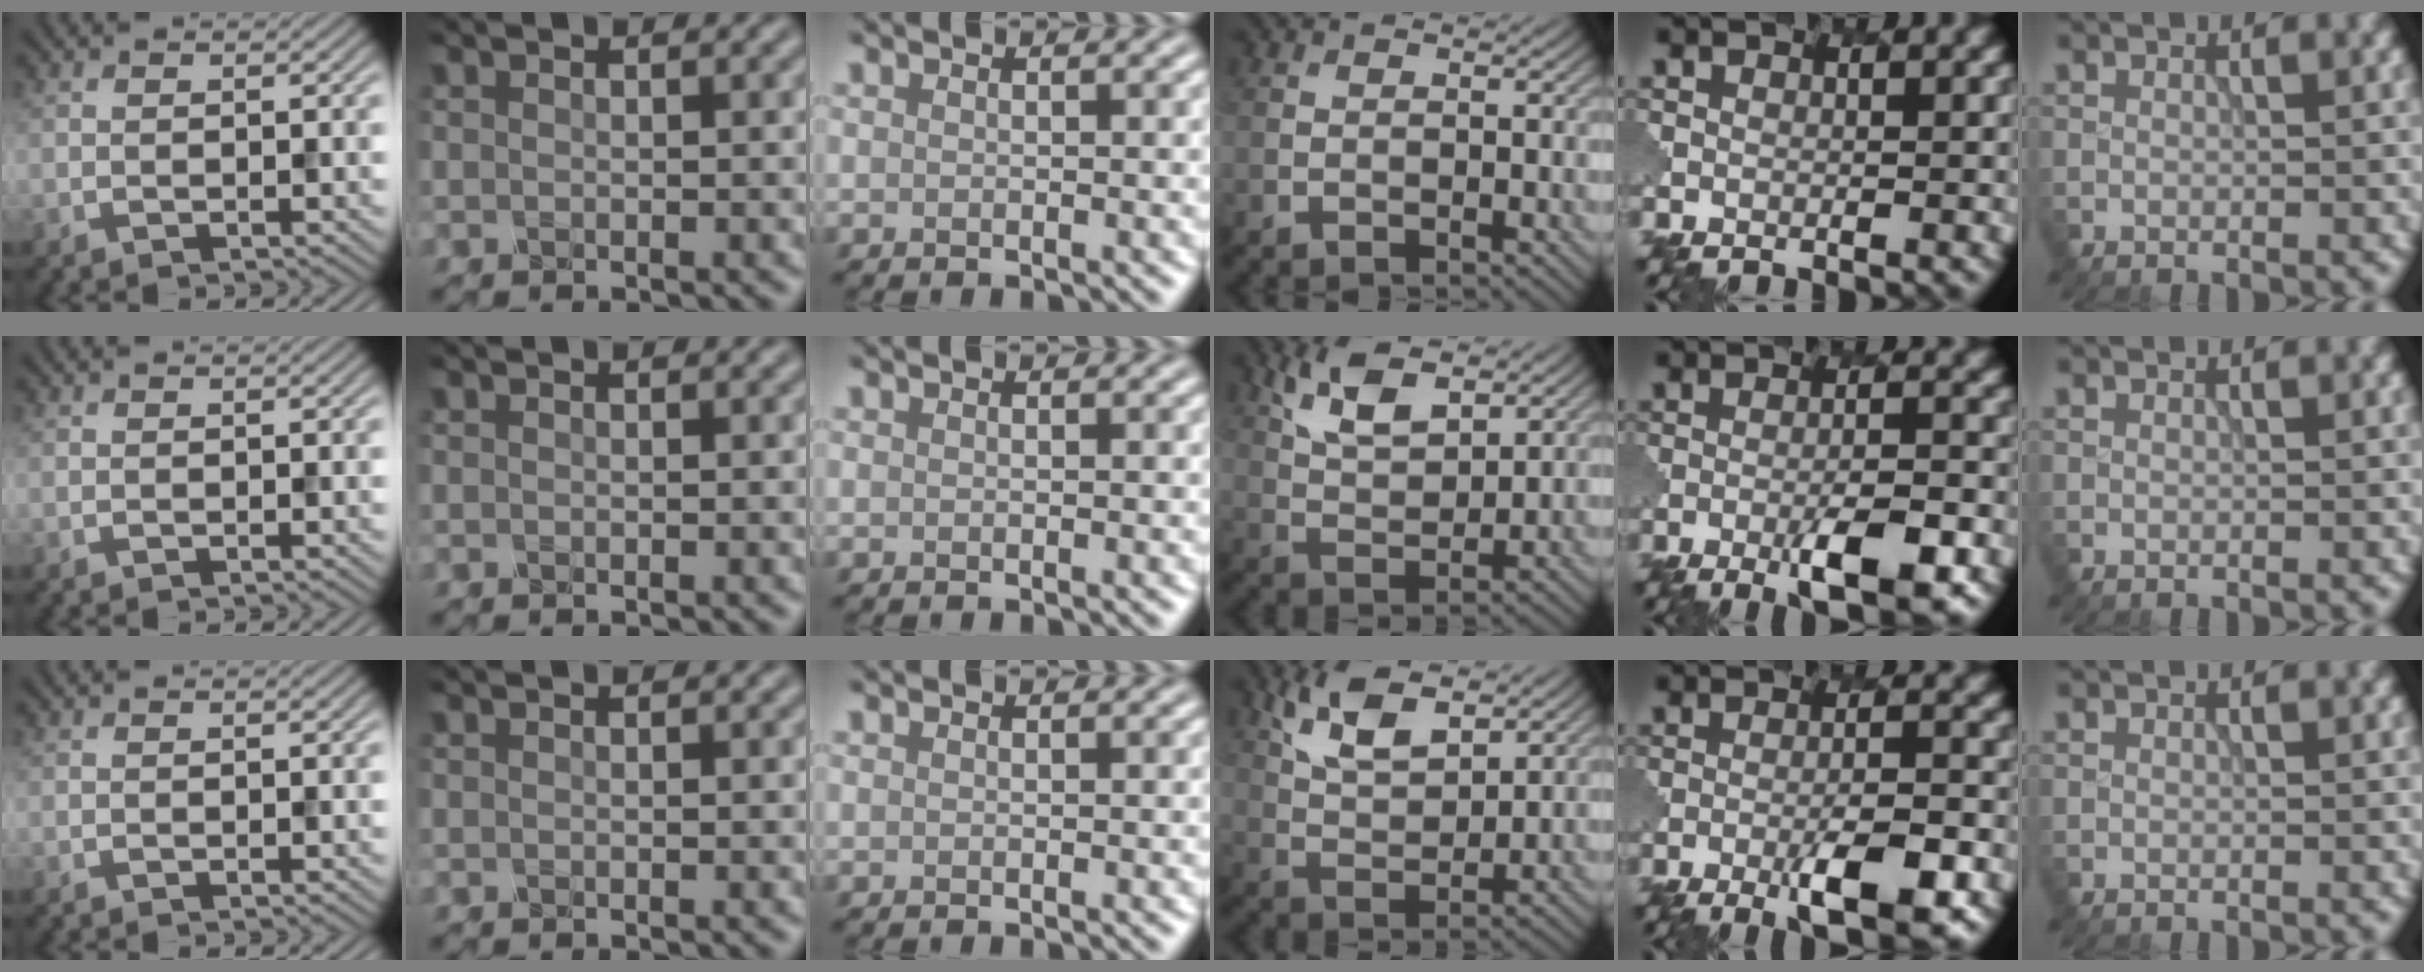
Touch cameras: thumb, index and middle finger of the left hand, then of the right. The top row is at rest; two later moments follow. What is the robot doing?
{"motion": "insert", "object": "pen bag"}